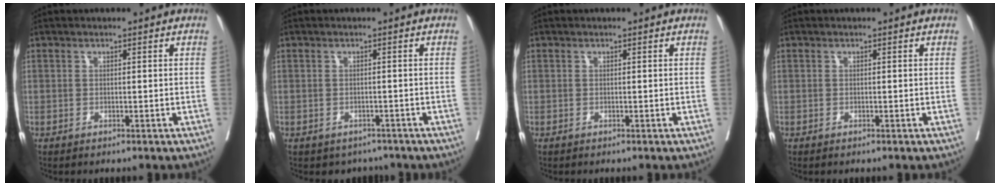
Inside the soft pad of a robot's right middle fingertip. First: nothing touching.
{"total": 3.0, "force": [-2.5, 1.7, 0.2], "torque": [0.004, 0.009, -0.031]}
{"total": 0.0}
{"total": 0.0}